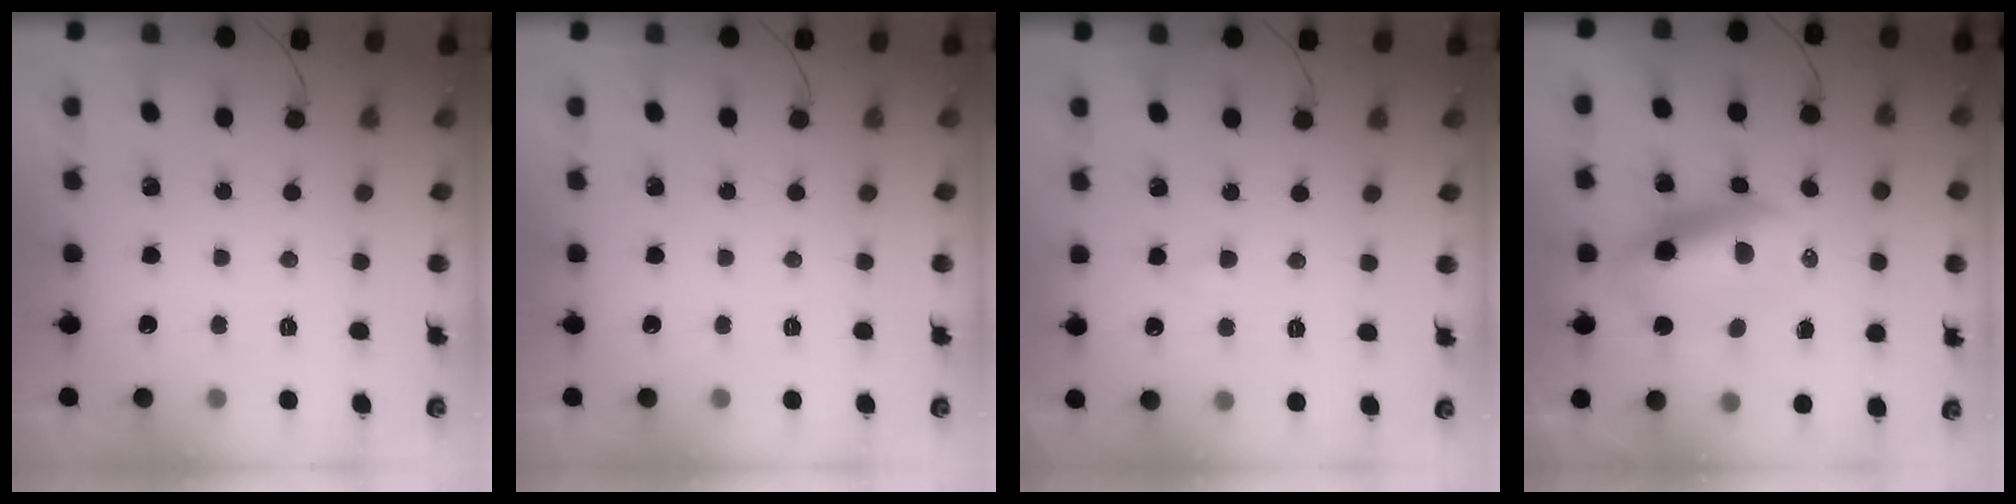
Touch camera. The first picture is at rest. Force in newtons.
{"total": 0.0}
{"total": 2.7, "press": 2.6, "slide": 0.9}
{"total": 11.7, "press": 11.4, "slide": 3.0}